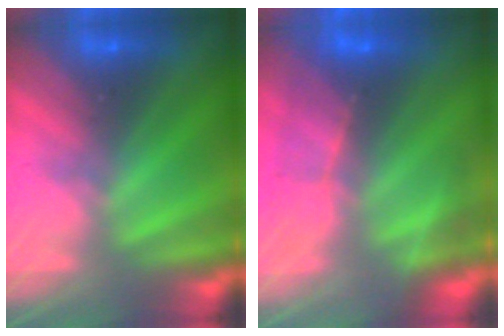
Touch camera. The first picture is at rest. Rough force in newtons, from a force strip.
{"total": 7.9}